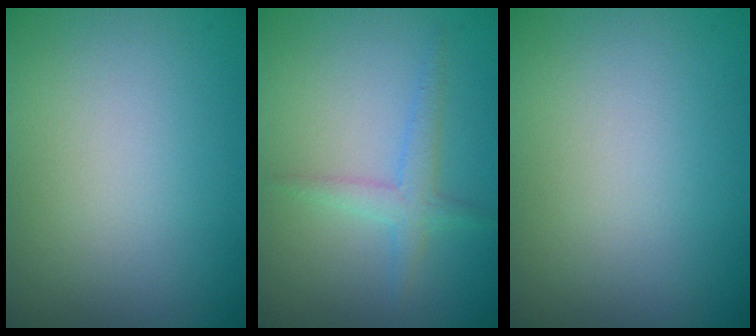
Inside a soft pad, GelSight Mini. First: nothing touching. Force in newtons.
{"total": 2.0, "press": 2.0, "slide": 0.0}
{"total": 0.0}